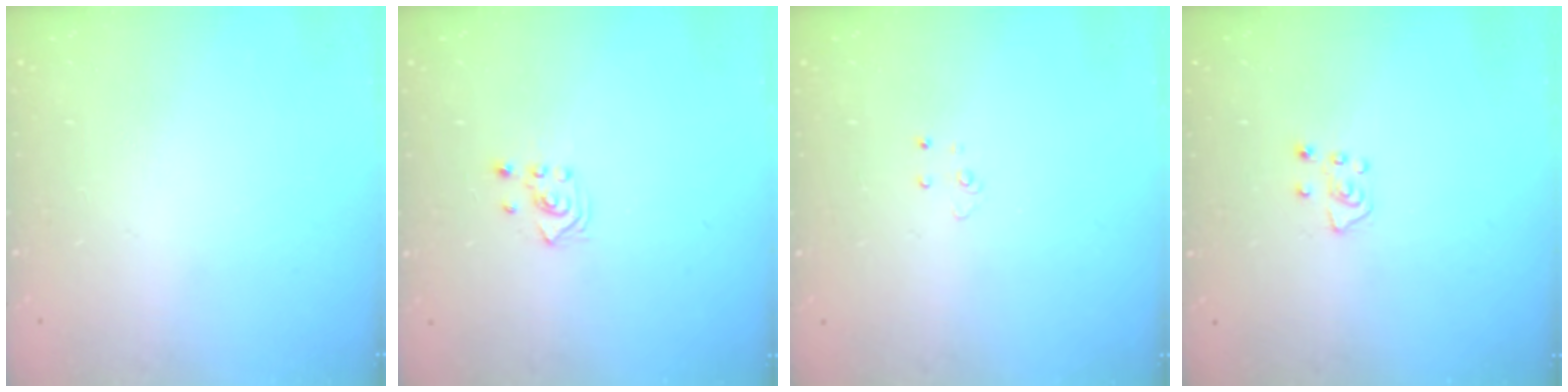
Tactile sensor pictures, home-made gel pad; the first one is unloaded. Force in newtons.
{"total": 2.6, "press": 2.4, "slide": 0.9}
{"total": 2.9, "press": 2.9, "slide": 0.2}
{"total": 5.0, "press": 5.0, "slide": 0.5}